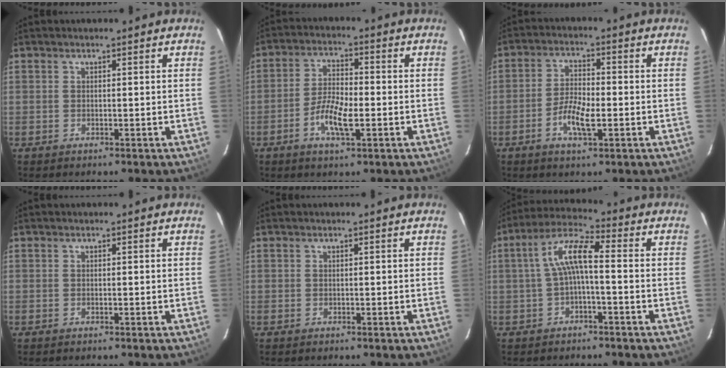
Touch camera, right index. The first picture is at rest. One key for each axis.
{"total": 6.9, "fx": -2.6, "fy": 2.4, "fz": 6.0, "tx": -0.125, "ty": 0.001, "tz": -0.051}
{"total": 6.2, "fx": -2.3, "fy": 2.3, "fz": 5.3, "tx": -0.111, "ty": 0.001, "tz": -0.044}
{"total": 0.0}
{"total": 0.0}
{"total": 7.1, "fx": -0.7, "fy": 1.7, "fz": 6.8, "tx": -0.148, "ty": 0.021, "tz": -0.014}